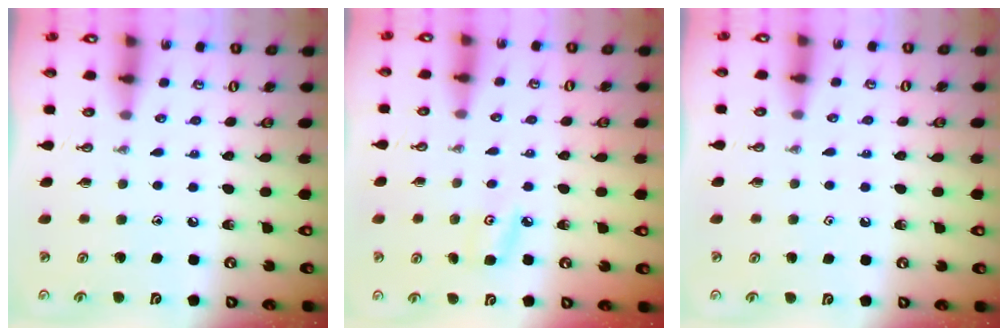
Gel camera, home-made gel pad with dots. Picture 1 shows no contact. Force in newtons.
{"total": 5.1, "press": 5.0, "slide": 0.7}
{"total": 0.9, "press": 0.7, "slide": 0.5}